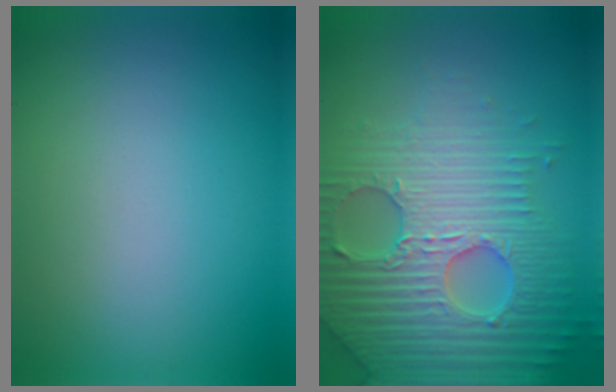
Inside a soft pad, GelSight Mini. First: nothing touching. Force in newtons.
{"total": 7.3, "press": 7.1, "slide": 1.7}